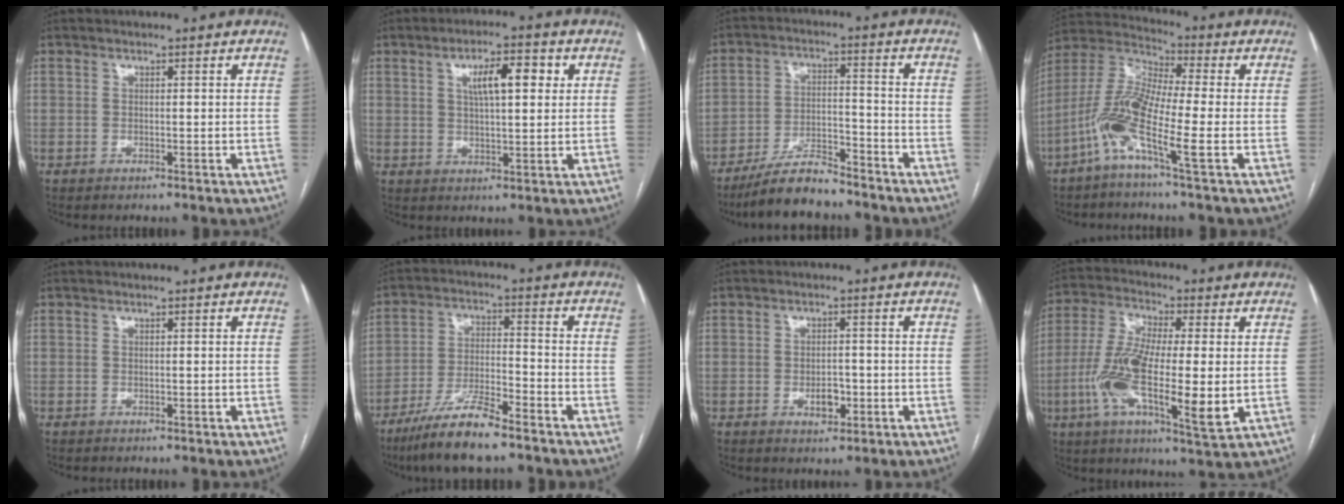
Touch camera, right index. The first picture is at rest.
{"total": 7.2, "force": [2.3, 2.0, 6.5], "torque": [-0.108, 0.015, 0.039]}
{"total": 9.0, "force": [-7.8, 2.1, 4.0], "torque": [-0.072, -0.006, -0.141]}
{"total": 11.2, "force": [-4.1, 0.2, 10.4], "torque": [-0.221, 0.004, -0.093]}
{"total": 0.0}
{"total": 10.4, "force": [-7.8, 1.1, 6.7], "torque": [-0.129, -0.024, -0.144]}
{"total": 3.4, "force": [-1.1, 1.9, 2.6], "torque": [-0.039, 0.003, -0.012]}
{"total": 16.8, "force": [-2.3, 3.5, 16.2], "torque": [-0.318, -0.012, -0.042]}